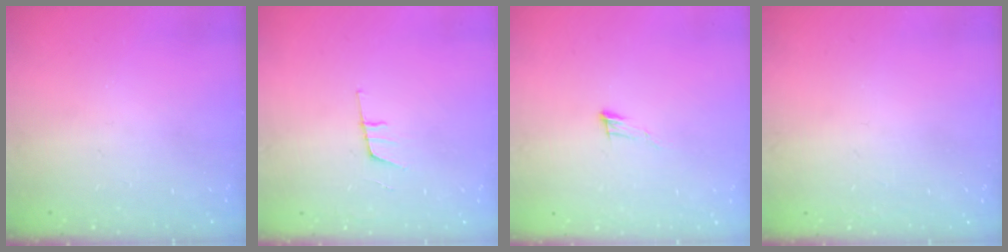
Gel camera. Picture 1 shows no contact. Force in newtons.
{"total": 7.7, "press": 7.2, "slide": 2.8}
{"total": 6.3, "press": 6.2, "slide": 1.0}
{"total": 1.5, "press": 1.5, "slide": 0.1}